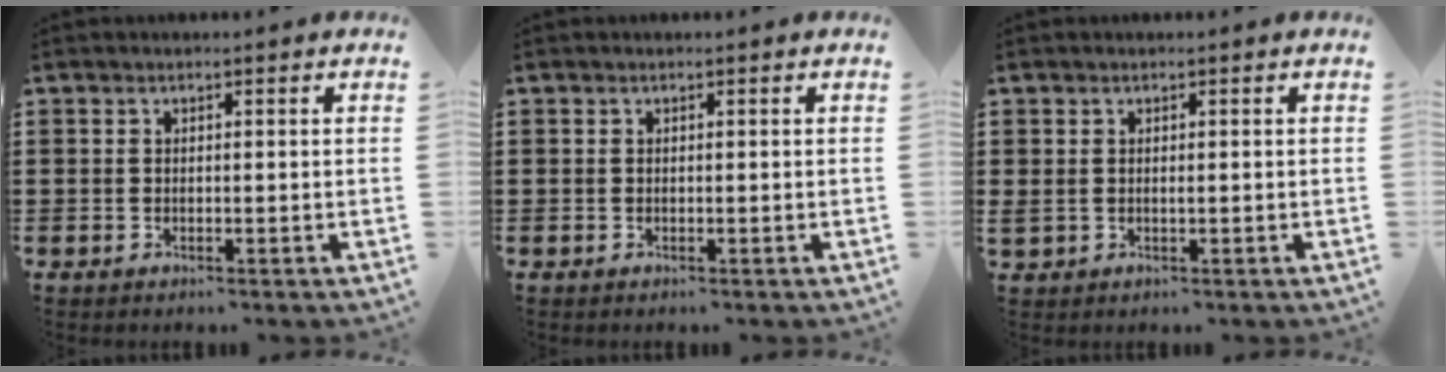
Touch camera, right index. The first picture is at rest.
{"total": 0.0}
{"total": 0.6, "force": [0.2, 0.3, 0.5], "torque": [-0.013, 0.001, 0.003]}